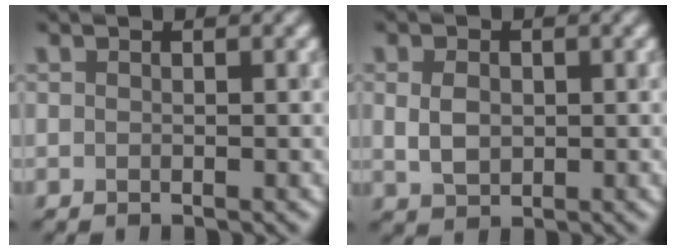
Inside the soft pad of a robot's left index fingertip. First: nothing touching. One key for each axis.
{"total": 2.6, "fx": 0.2, "fy": 1.9, "fz": 1.7, "tx": -0.037, "ty": 0.000, "tz": 0.005}